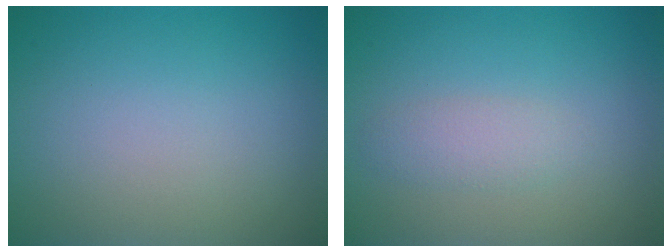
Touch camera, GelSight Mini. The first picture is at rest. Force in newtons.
{"total": 1.7, "press": 1.7, "slide": 0.0}